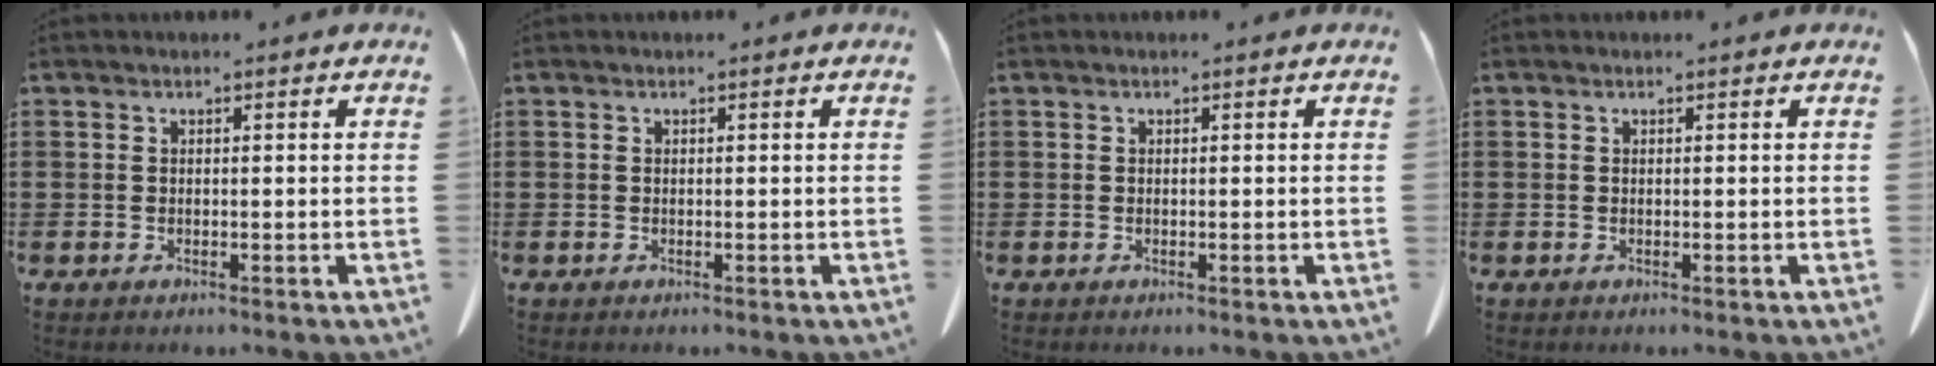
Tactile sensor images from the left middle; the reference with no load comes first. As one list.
[{"total": 0.0}, {"total": 0.0}, {"total": 0.0}]